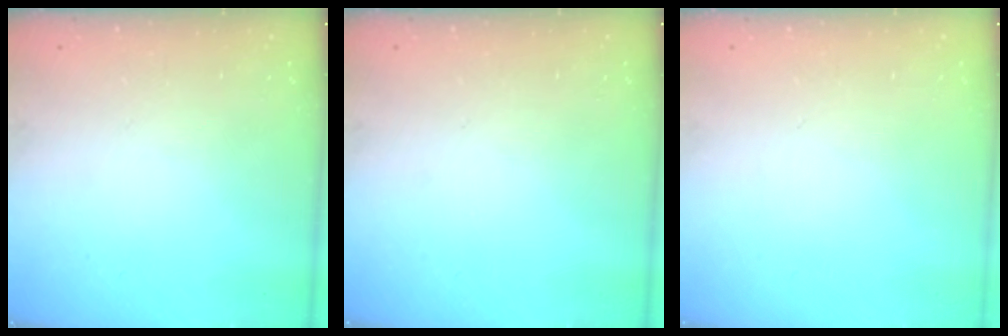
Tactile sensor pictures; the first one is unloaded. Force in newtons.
{"total": 0.0}
{"total": 0.0}